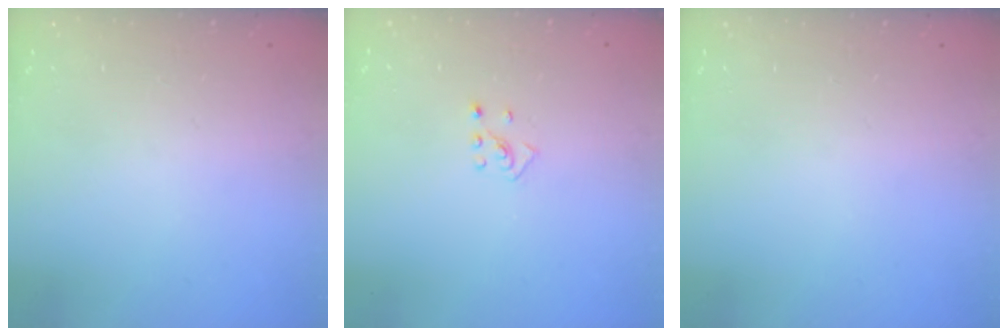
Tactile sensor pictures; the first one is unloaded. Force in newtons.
{"total": 2.7, "press": 2.6, "slide": 0.9}
{"total": 0.0}